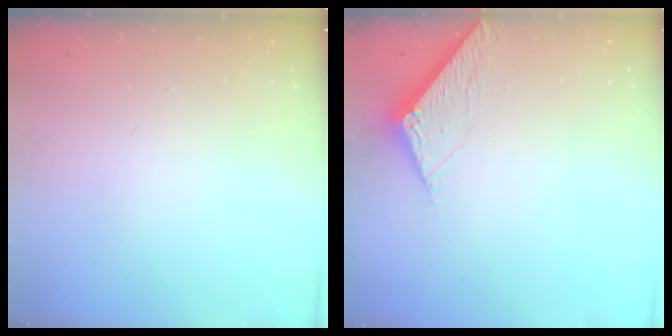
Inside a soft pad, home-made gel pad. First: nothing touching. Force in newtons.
{"total": 6.1, "press": 6.1, "slide": 0.3}